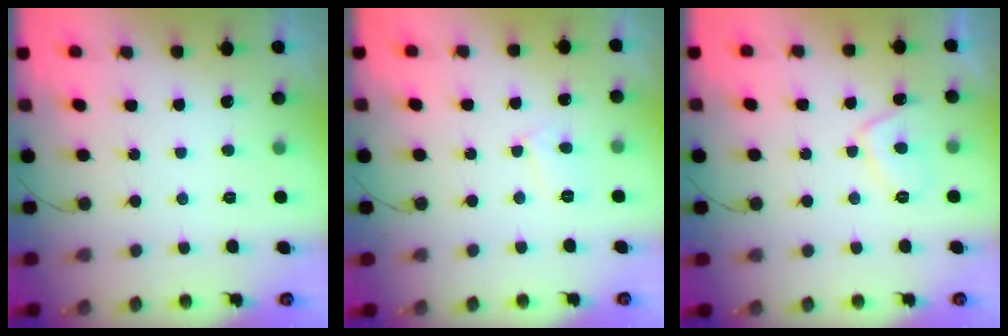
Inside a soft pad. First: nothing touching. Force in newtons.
{"total": 4.4, "press": 4.3, "slide": 0.5}
{"total": 5.4, "press": 5.2, "slide": 1.2}